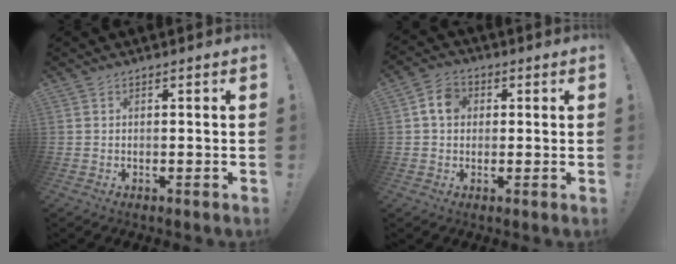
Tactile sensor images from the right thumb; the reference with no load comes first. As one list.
[{"total": 6.4, "force": [1.3, 5.1, 3.8], "torque": [-0.064, 0.013, 0.027]}]